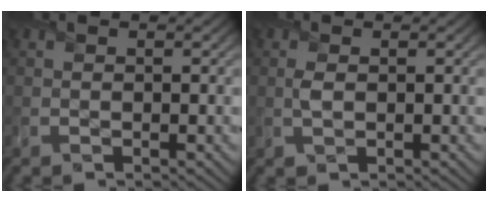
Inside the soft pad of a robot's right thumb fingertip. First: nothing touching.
{"total": 1.1, "force": [0.2, 0.6, 0.9], "torque": [-0.025, 0.000, 0.004]}